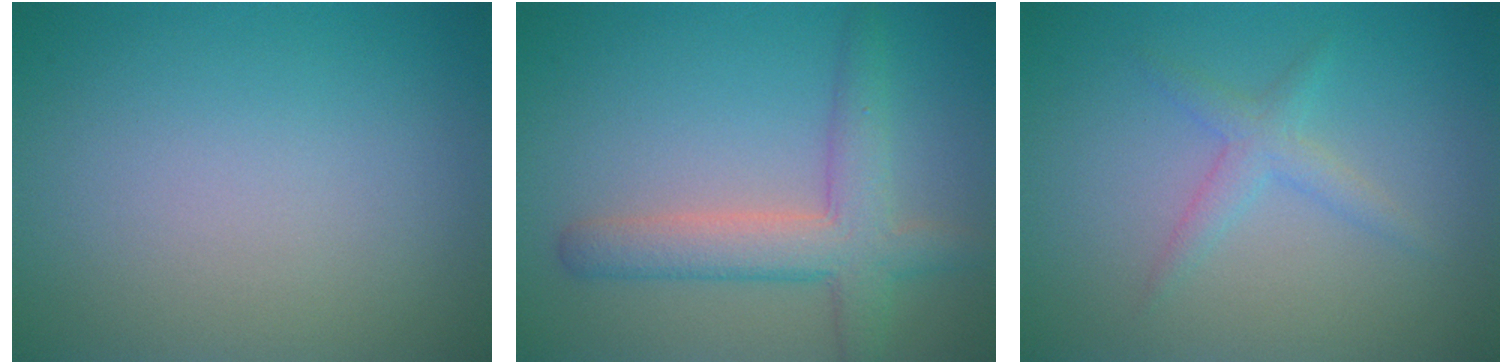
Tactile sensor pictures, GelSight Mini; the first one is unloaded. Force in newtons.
{"total": 4.7, "press": 4.7, "slide": 0.2}
{"total": 1.8, "press": 1.8, "slide": 0.1}